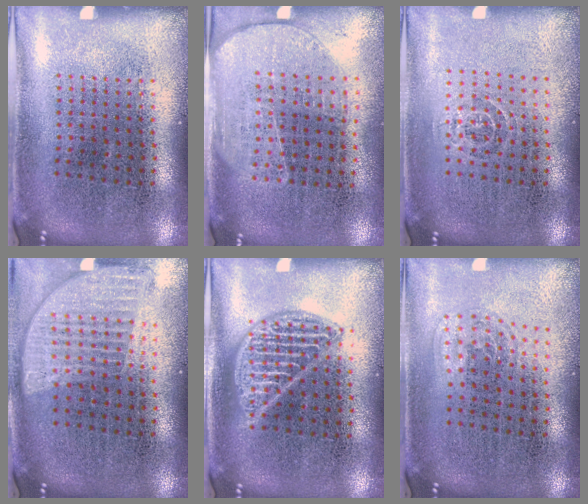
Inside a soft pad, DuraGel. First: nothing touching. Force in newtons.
{"total": 1.9, "press": 1.5, "slide": 1.1}
{"total": 0.8, "press": 0.5, "slide": 0.6}
{"total": 1.2, "press": 1.2, "slide": 0.5}
{"total": 2.3, "press": 2.2, "slide": 0.3}
{"total": 0.9, "press": 0.7, "slide": 0.6}